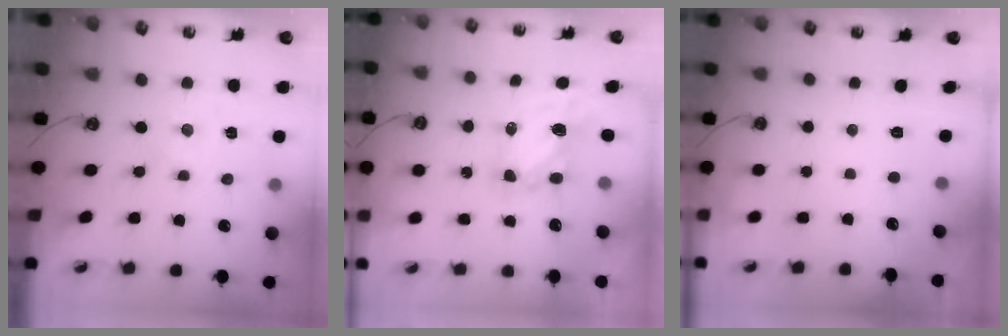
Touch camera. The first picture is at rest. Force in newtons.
{"total": 6.3, "press": 6.3, "slide": 0.1}
{"total": 0.0}